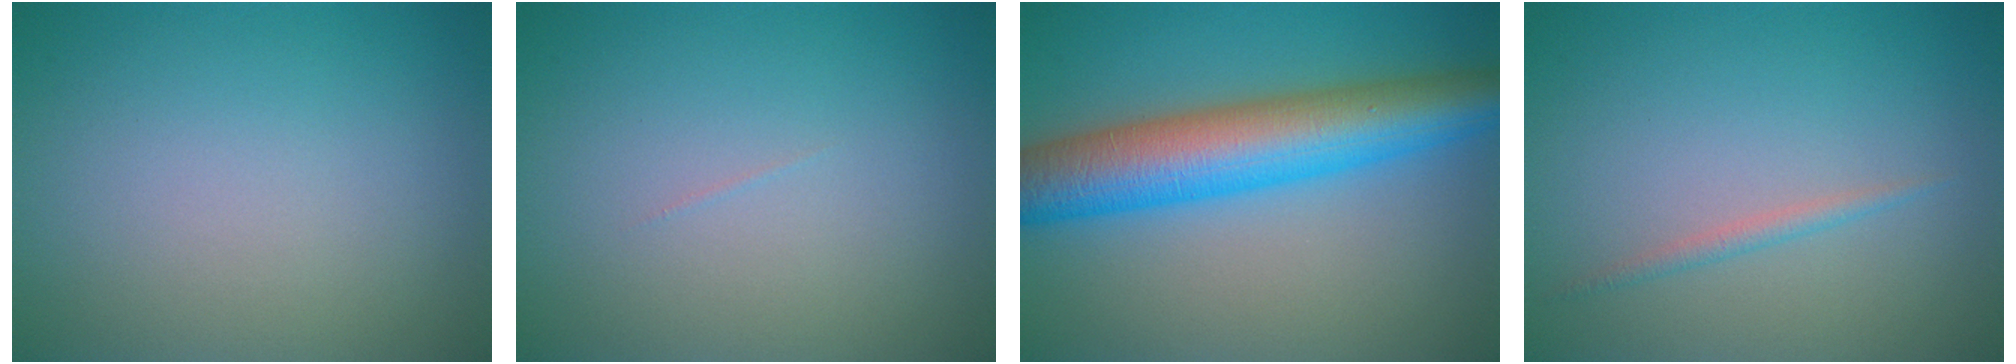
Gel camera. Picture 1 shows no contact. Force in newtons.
{"total": 0.0}
{"total": 9.6, "press": 9.6, "slide": 0.2}
{"total": 1.0, "press": 1.0, "slide": 0.0}